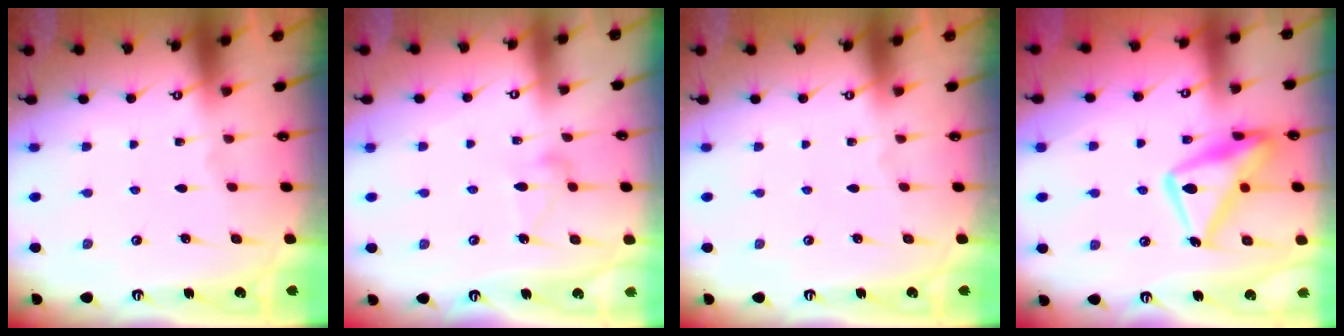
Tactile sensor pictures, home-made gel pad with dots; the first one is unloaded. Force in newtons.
{"total": 9.1, "press": 9.1, "slide": 0.1}
{"total": 0.0}
{"total": 17.6, "press": 17.6, "slide": 1.4}